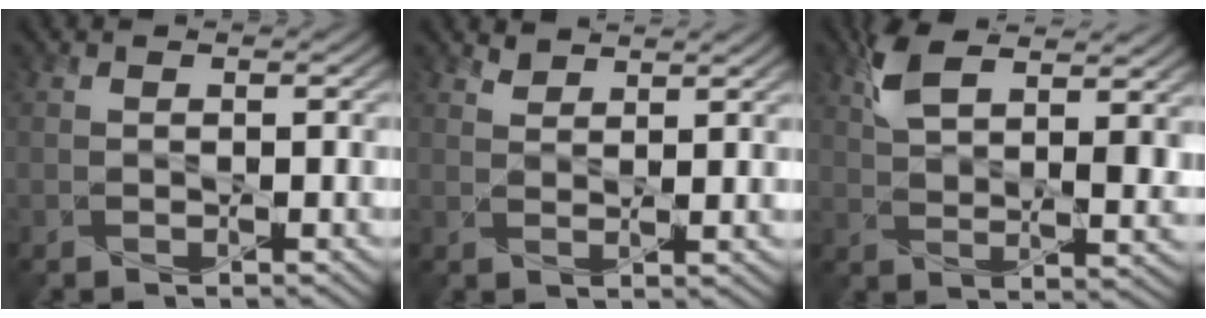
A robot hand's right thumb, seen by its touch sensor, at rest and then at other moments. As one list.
[{"total": 2.2, "force": [1.9, 0.4, 0.9], "torque": [-0.019, 0.001, 0.041]}, {"total": 10.3, "force": [5.1, 4.1, 8.0], "torque": [-0.165, 0.000, 0.100]}]